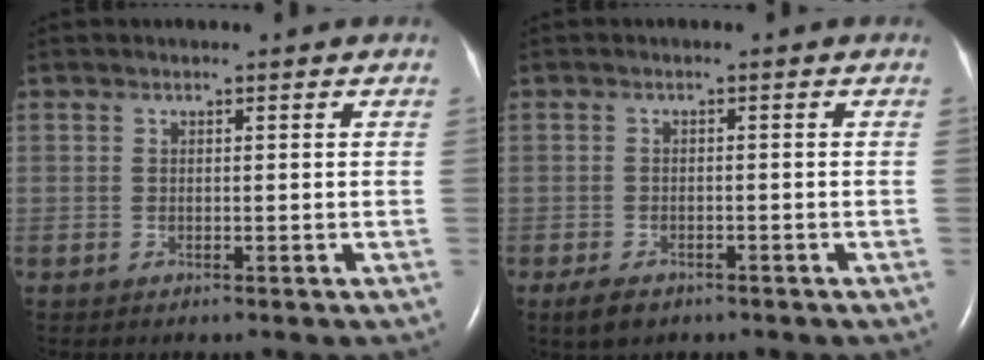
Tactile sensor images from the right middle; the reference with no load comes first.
{"total": 3.0, "force": [-2.0, 1.5, 1.6], "torque": [-0.032, -0.003, -0.028]}